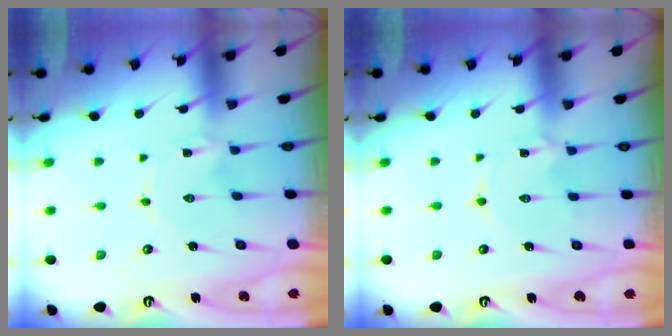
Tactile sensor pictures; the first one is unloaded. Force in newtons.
{"total": 0.9, "press": 0.9, "slide": 0.1}